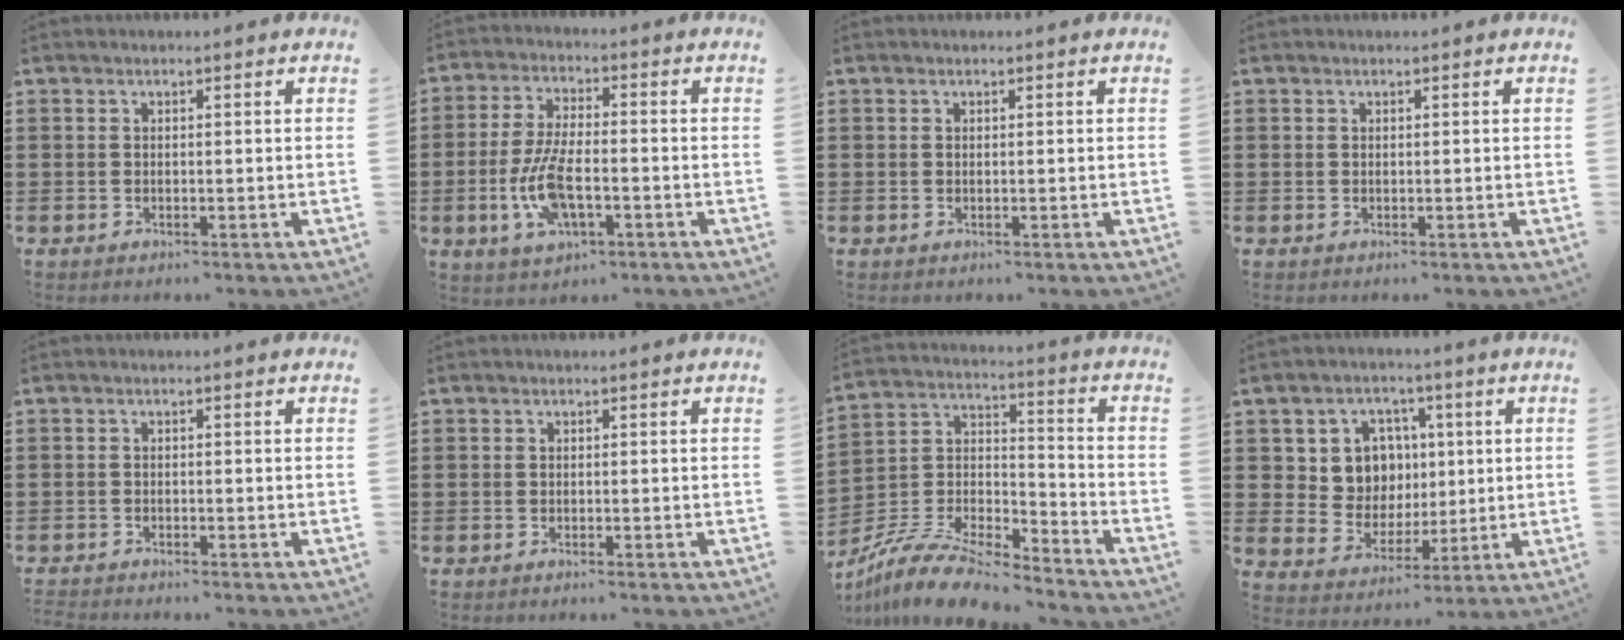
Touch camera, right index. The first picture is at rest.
{"total": 9.0, "force": [-2.6, 3.5, 7.9], "torque": [-0.178, -0.011, -0.050]}
{"total": 0.0}
{"total": 0.0}
{"total": 1.3, "force": [-1.3, -0.2, -0.1], "torque": [-0.001, -0.001, -0.026]}
{"total": 0.5, "force": [-0.5, -0.2, 0.1], "torque": [-0.003, -0.004, -0.009]}
{"total": 10.3, "force": [-9.3, 1.9, 4.0], "torque": [-0.085, 0.013, -0.186]}
{"total": 8.2, "force": [2.0, 7.4, 3.1], "torque": [-0.081, 0.012, 0.038]}